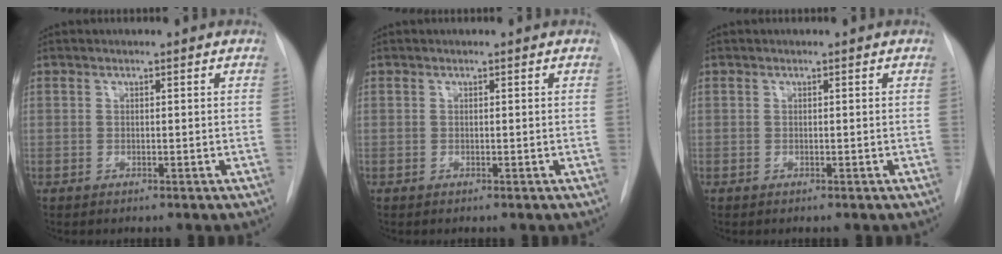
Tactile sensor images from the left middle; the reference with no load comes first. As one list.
[{"total": 0.0}, {"total": 0.0}]